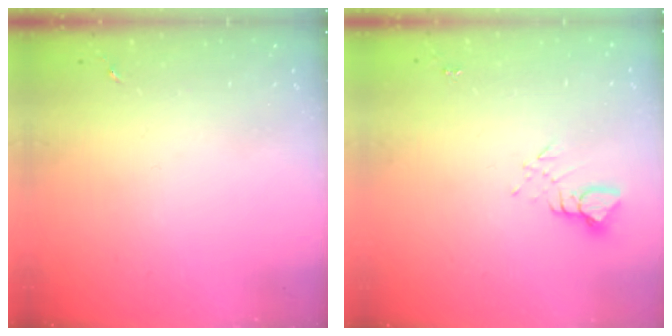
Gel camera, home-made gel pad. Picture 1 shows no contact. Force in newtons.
{"total": 3.8, "press": 3.8, "slide": 0.4}